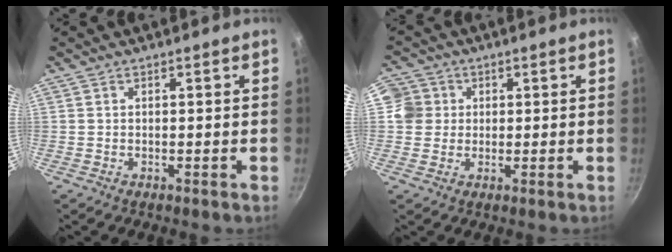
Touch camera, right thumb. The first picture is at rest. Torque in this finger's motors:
{"motor_torque": [-0.04, -0.13, -0.10, 0.78, 0.07]}